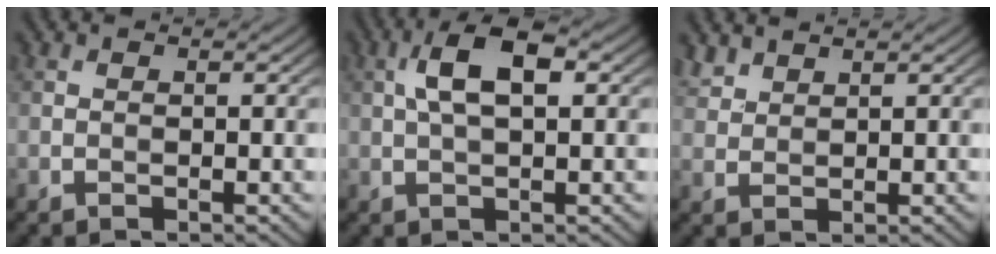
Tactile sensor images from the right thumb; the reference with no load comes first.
{"total": 6.1, "force": [1.5, 2.5, 5.4], "torque": [-0.105, 0.014, 0.023]}
{"total": 2.6, "force": [2.2, 1.2, 0.9], "torque": [-0.023, 0.005, 0.054]}